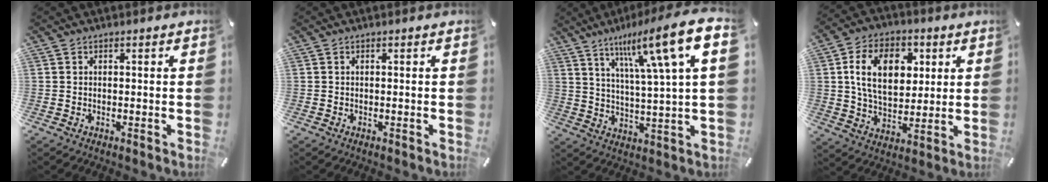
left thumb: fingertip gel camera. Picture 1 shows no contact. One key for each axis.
{"total": 0.0}
{"total": 15.7, "fx": 8.6, "fy": 2.4, "fz": 12.9, "tx": -0.214, "ty": -0.035, "tz": 0.127}
{"total": 14.4, "fx": 3.8, "fy": 9.9, "fz": 9.8, "tx": -0.175, "ty": 0.008, "tz": 0.066}